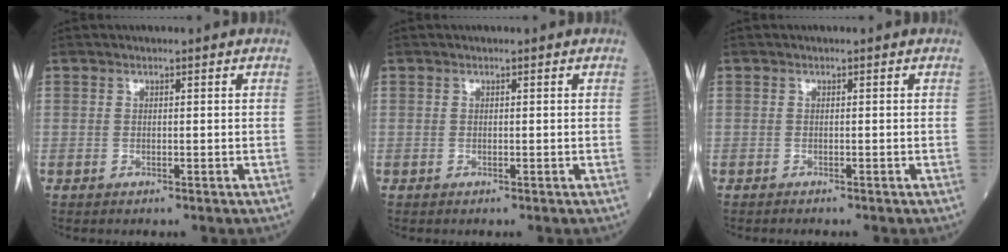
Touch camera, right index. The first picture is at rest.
{"total": 0.0}
{"total": 0.6, "force": [-0.6, -0.1, 0.2], "torque": [-0.008, -0.003, -0.009]}